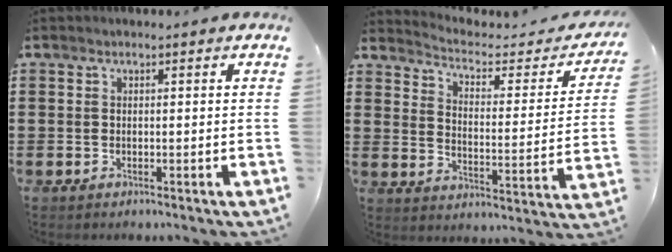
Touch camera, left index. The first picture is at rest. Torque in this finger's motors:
{"motor_torque": [2.14, 0.00, 0.00, -0.03]}